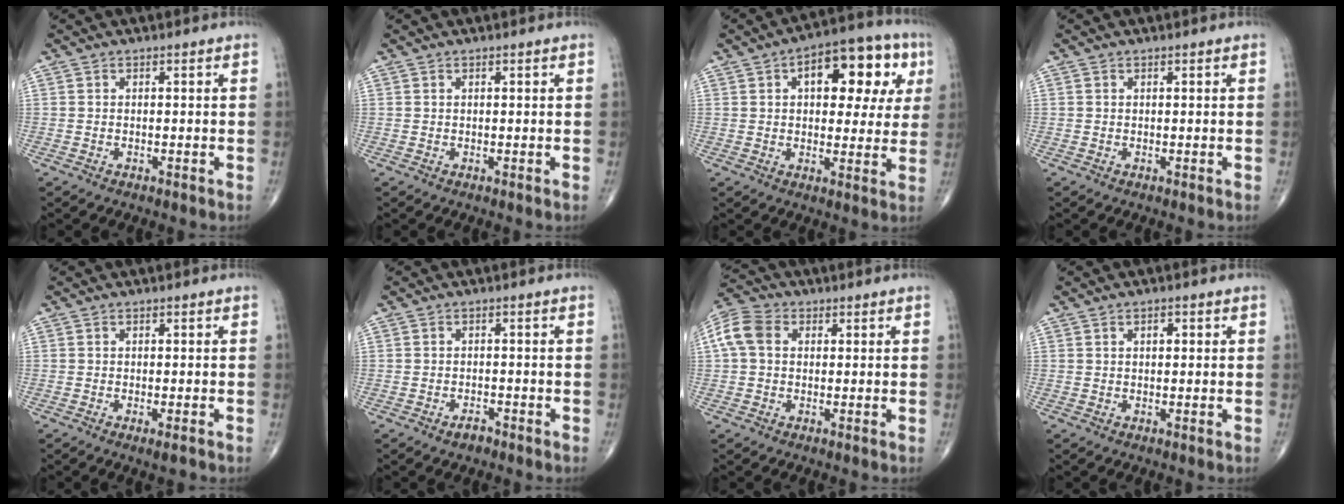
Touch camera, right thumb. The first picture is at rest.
{"total": 0.0}
{"total": 16.0, "force": [5.0, 8.4, 12.7], "torque": [-0.120, 0.018, 0.061]}
{"total": 0.0}
{"total": 1.5, "force": [-0.8, 0.2, 1.2], "torque": [-0.021, -0.005, -0.014]}
{"total": 1.8, "force": [-1.4, 0.9, 0.8], "torque": [-0.012, 0.007, -0.022]}
{"total": 7.4, "force": [1.2, 5.5, 4.8], "torque": [-0.106, 0.027, 0.018]}
{"total": 1.5, "force": [0.5, 0.9, 1.1], "torque": [-0.016, 0.001, 0.007]}